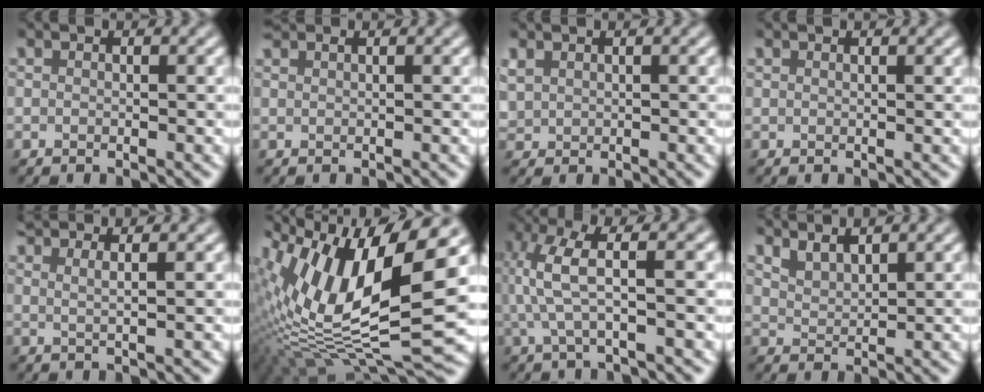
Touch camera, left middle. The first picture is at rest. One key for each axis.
{"total": 1.0, "fx": 0.9, "fy": 0.2, "fz": 0.4, "tx": -0.010, "ty": 0.001, "tz": 0.014}
{"total": 1.1, "fx": 0.8, "fy": 0.7, "fz": 0.2, "tx": -0.009, "ty": 0.002, "tz": 0.022}
{"total": 0.5, "fx": 0.5, "fy": 0.1, "fz": 0.2, "tx": -0.002, "ty": 0.000, "tz": 0.010}
{"total": 2.8, "fx": 1.9, "fy": 0.8, "fz": 1.9, "tx": -0.018, "ty": 0.009, "tz": 0.004}
{"total": 14.8, "fx": 2.6, "fy": 5.9, "fz": 13.3, "tx": -0.260, "ty": -0.001, "tz": 0.051}
{"total": 5.5, "fx": 1.2, "fy": 1.1, "fz": 5.3, "tx": -0.114, "ty": 0.013, "tz": 0.019}
{"total": 2.3, "fx": 2.0, "fy": 0.7, "fz": 1.0, "tx": -0.016, "ty": -0.002, "tz": 0.042}